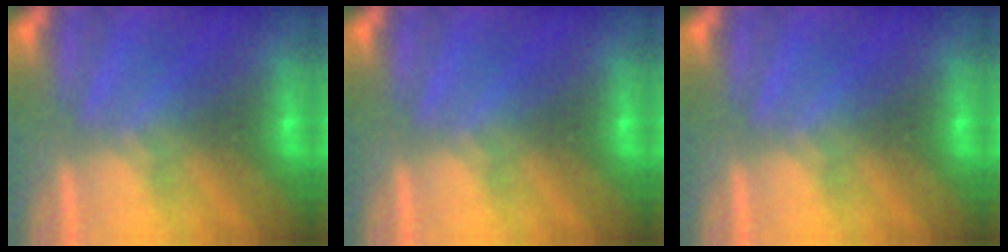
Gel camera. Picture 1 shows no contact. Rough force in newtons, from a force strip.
{"total": 0.0}
{"total": 0.0}